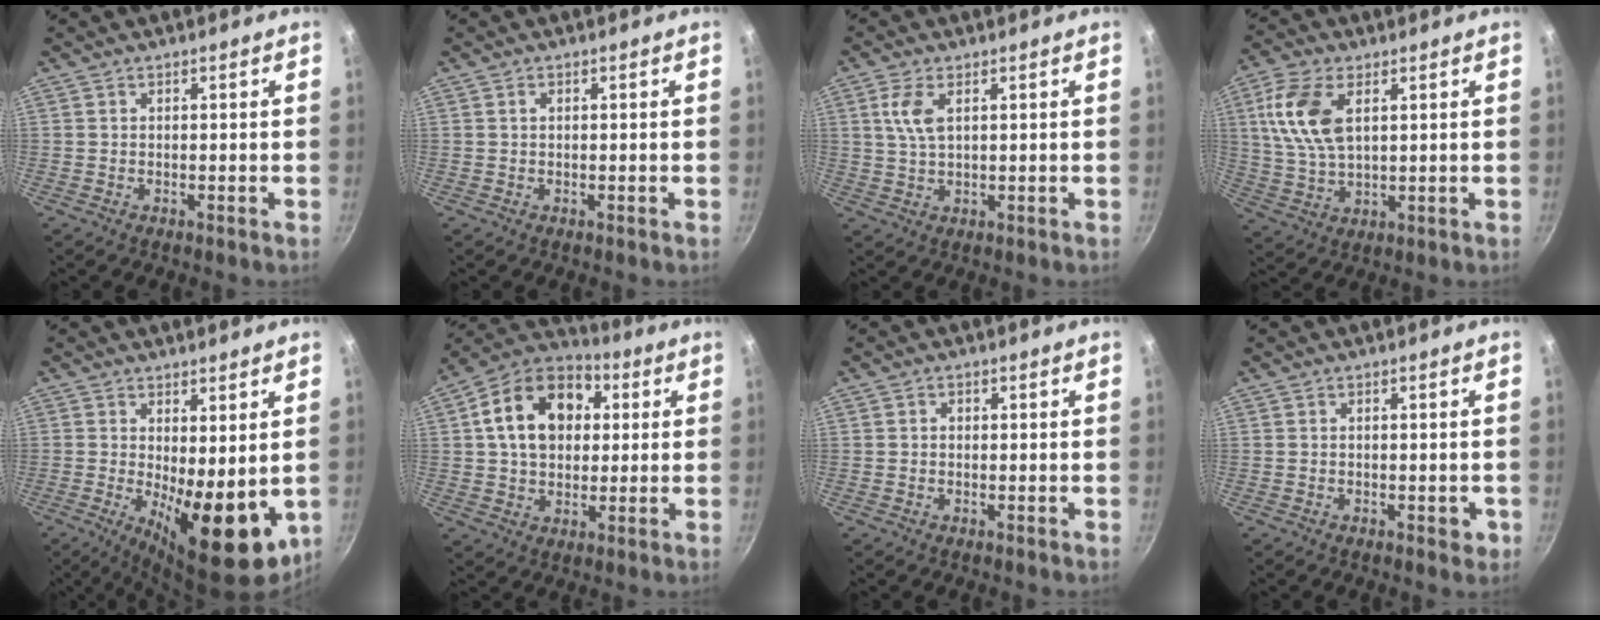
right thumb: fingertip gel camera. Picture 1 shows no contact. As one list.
[{"total": 0.8, "force": [0.2, 0.6, 0.5], "torque": [-0.008, 0.005, 0.004]}, {"total": 5.1, "force": [1.7, 2.4, 4.2], "torque": [-0.087, -0.002, 0.035]}, {"total": 11.8, "force": [3.5, 6.4, 9.3], "torque": [-0.184, -0.003, 0.070]}, {"total": 14.4, "force": [-1.4, 5.5, 13.2], "torque": [-0.159, -0.019, -0.006]}, {"total": 17.2, "force": [3.6, 12.5, 11.2], "torque": [-0.163, 0.026, 0.046]}, {"total": 1.0, "force": [0.0, 0.9, 0.5], "torque": [-0.007, 0.005, 0.000]}, {"total": 2.1, "force": [-0.7, 1.2, 1.6], "torque": [-0.016, 0.001, -0.009]}]